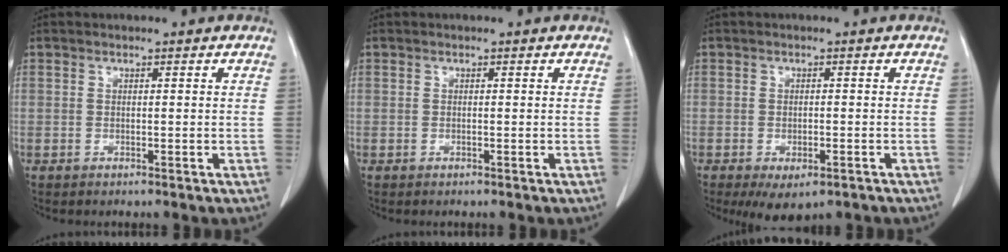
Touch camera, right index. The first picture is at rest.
{"total": 0.0}
{"total": 5.3, "force": [-3.1, 2.4, 3.5], "torque": [-0.053, -0.009, -0.039]}